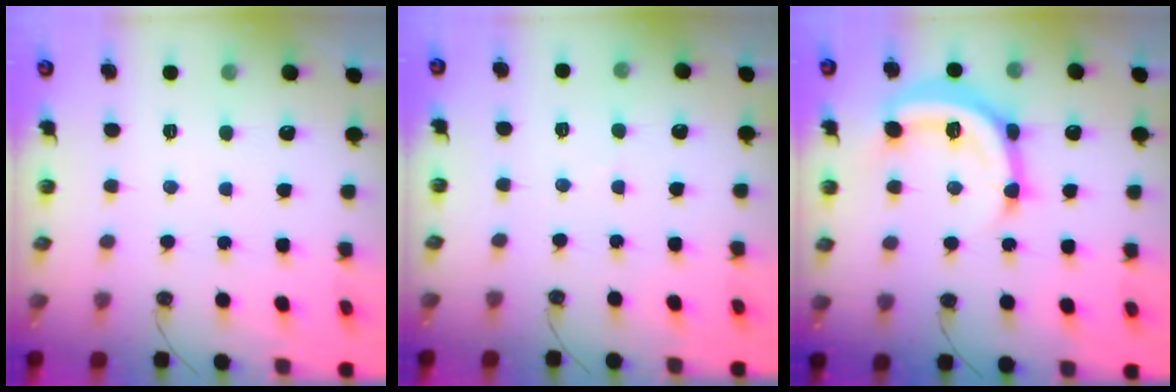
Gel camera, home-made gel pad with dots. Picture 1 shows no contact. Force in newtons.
{"total": 3.1, "press": 3.1, "slide": 0.4}
{"total": 16.3, "press": 16.3, "slide": 0.1}